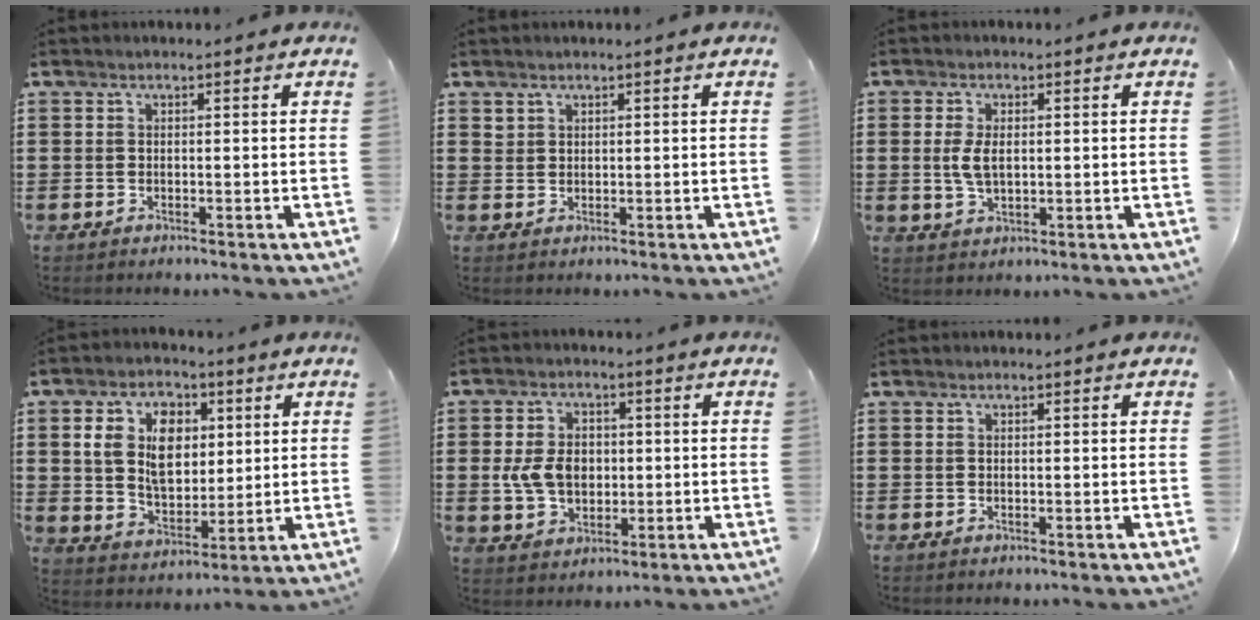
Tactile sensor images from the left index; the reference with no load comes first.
{"total": 1.2, "force": [1.0, 0.6, 0.1], "torque": [-0.005, 0.002, 0.021]}
{"total": 4.0, "force": [0.4, 2.1, 3.4], "torque": [-0.084, 0.001, 0.001]}
{"total": 9.3, "force": [3.0, 6.2, 6.4], "torque": [-0.135, 0.013, 0.051]}
{"total": 6.6, "force": [0.0, 4.9, 4.5], "torque": [-0.107, 0.004, -0.009]}
{"total": 0.0}